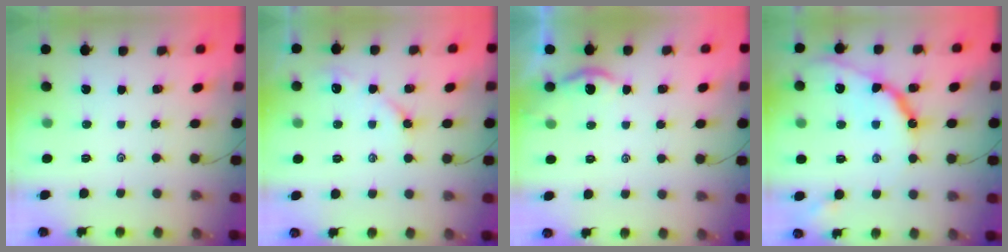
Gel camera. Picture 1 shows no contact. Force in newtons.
{"total": 6.0, "press": 6.0, "slide": 0.7}
{"total": 4.6, "press": 4.6, "slide": 0.6}
{"total": 14.3, "press": 14.2, "slide": 1.0}